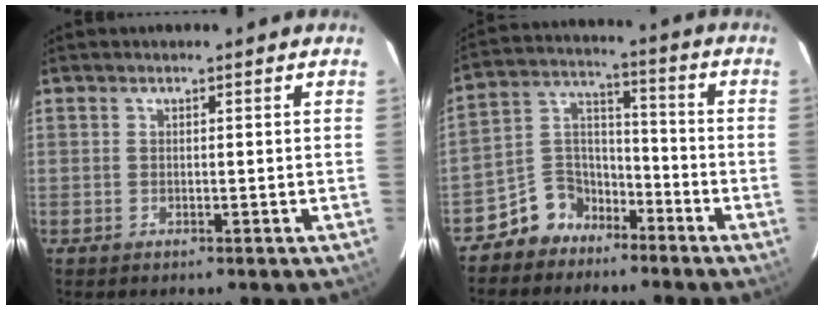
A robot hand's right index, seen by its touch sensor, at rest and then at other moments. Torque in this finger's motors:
{"motor_torque": [0.16, -0.62, -0.13, -0.09]}